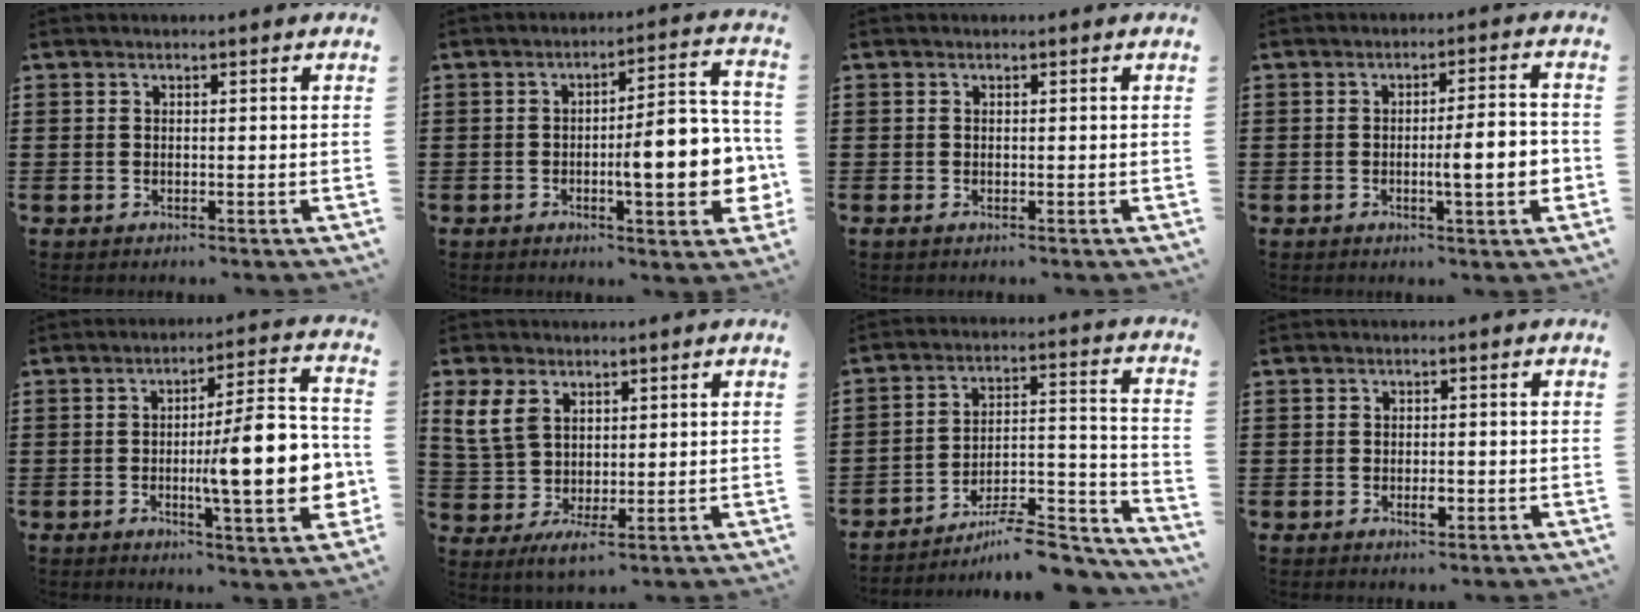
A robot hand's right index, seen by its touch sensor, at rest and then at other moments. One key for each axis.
{"total": 11.5, "fx": -2.1, "fy": 3.2, "fz": 10.8, "tx": -0.139, "ty": -0.014, "tz": -0.041}
{"total": 0.0}
{"total": 6.7, "fx": -1.2, "fy": 1.0, "fz": 6.6, "tx": -0.093, "ty": -0.008, "tz": -0.025}
{"total": 13.6, "fx": -2.0, "fy": 2.8, "fz": 13.1, "tx": -0.180, "ty": -0.013, "tz": -0.041}
{"total": 6.6, "fx": 2.0, "fy": 4.2, "fz": 4.7, "tx": -0.111, "ty": 0.008, "tz": 0.040}
{"total": 9.6, "fx": -8.2, "fy": 2.1, "fz": 4.6, "tx": -0.055, "ty": 0.027, "tz": -0.152}
{"total": 2.0, "fx": -0.7, "fy": 0.6, "fz": 1.7, "tx": -0.030, "ty": -0.001, "tz": -0.013}